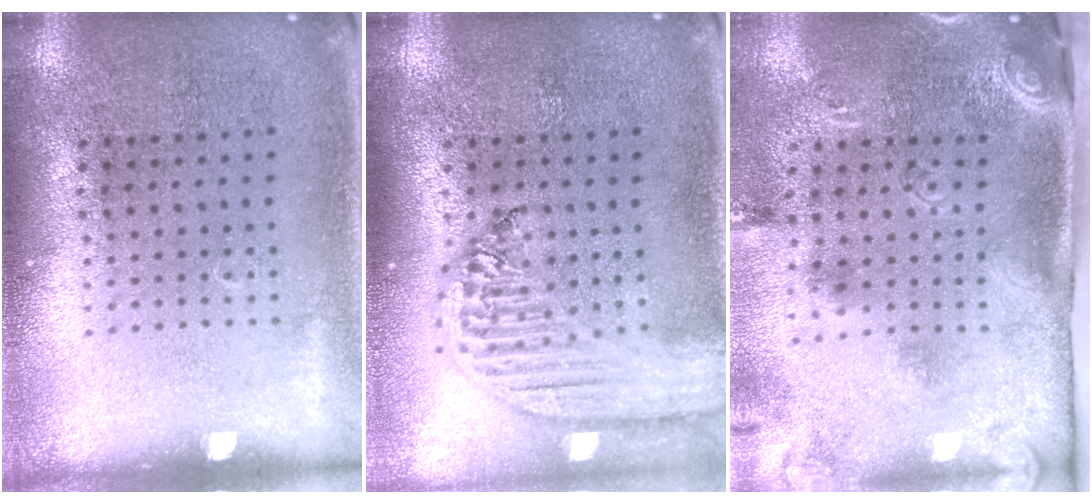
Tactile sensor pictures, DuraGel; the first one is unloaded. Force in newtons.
{"total": 2.5, "press": 2.1, "slide": 1.4}
{"total": 2.9, "press": 1.9, "slide": 2.2}